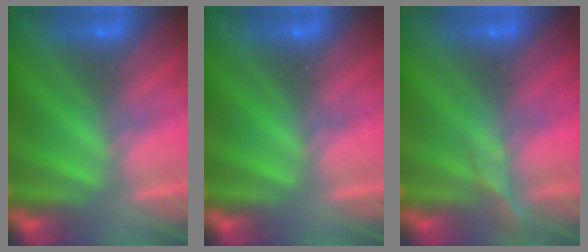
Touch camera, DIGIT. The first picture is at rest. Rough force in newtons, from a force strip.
{"total": 0.0}
{"total": 2.6}